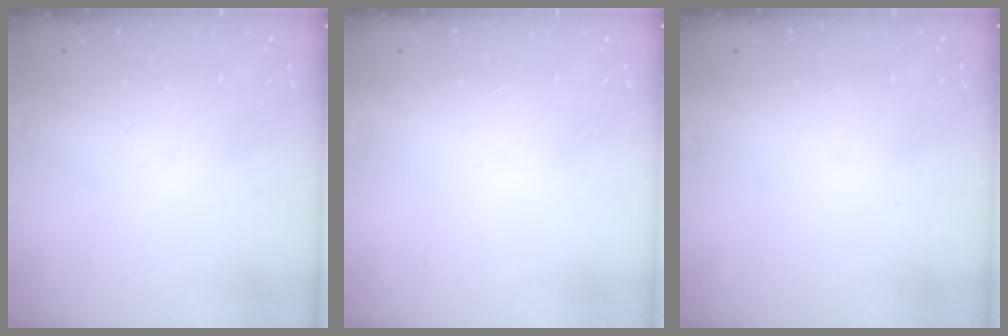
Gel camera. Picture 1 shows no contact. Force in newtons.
{"total": 1.5, "press": 1.5, "slide": 0.1}
{"total": 1.5, "press": 1.5, "slide": 0.1}